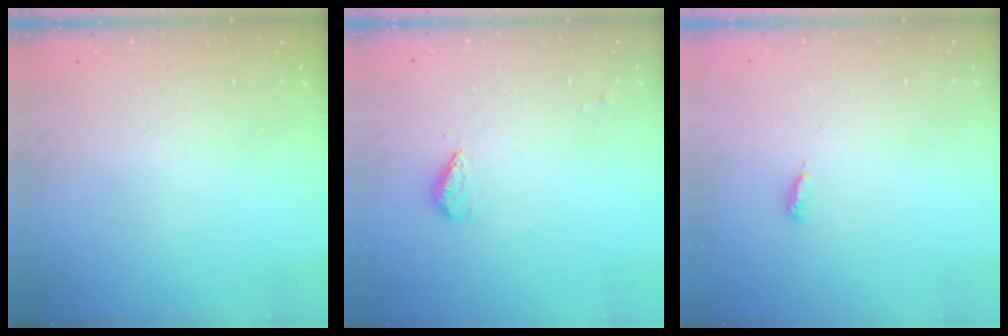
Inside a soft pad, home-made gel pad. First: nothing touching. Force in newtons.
{"total": 3.9, "press": 3.8, "slide": 0.4}
{"total": 2.9, "press": 2.9, "slide": 0.2}